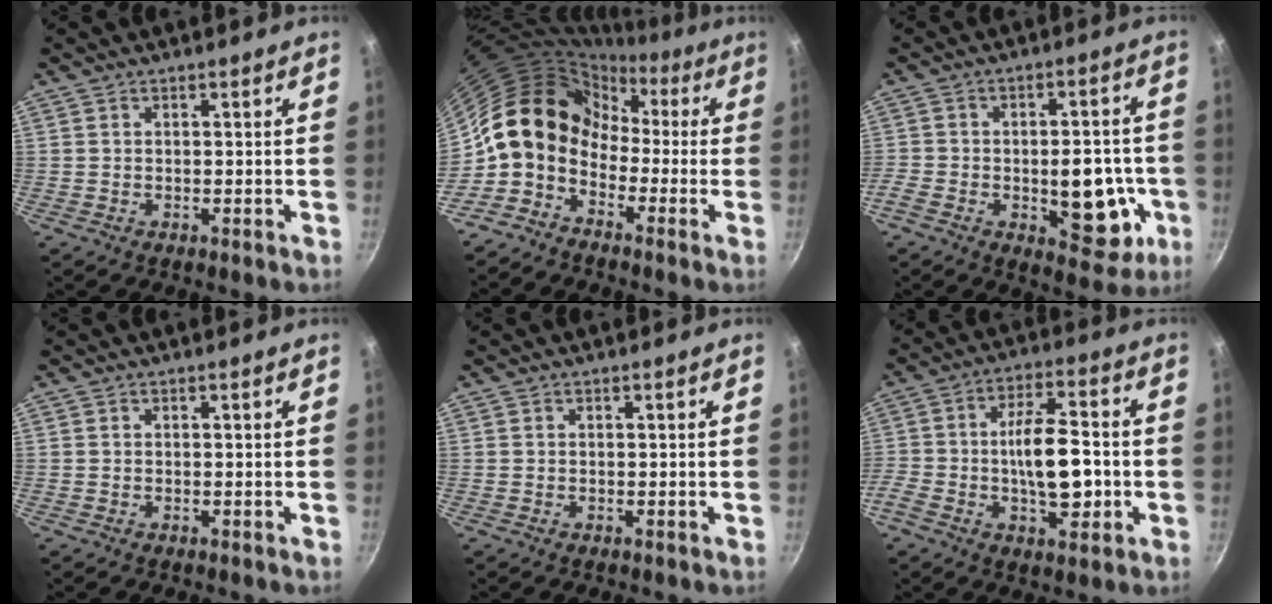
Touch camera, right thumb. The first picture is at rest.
{"total": 12.7, "force": [-2.2, 10.3, 7.1], "torque": [-0.081, 0.053, -0.067]}
{"total": 15.1, "force": [-4.3, 7.9, 12.1], "torque": [-0.129, 0.020, -0.058]}
{"total": 0.0}
{"total": 0.0}
{"total": 13.9, "force": [-2.7, 6.4, 12.1], "torque": [-0.194, 0.033, -0.049]}